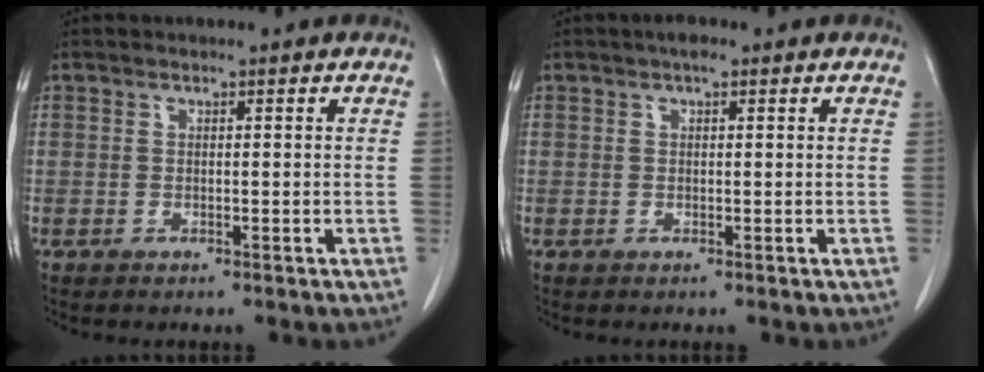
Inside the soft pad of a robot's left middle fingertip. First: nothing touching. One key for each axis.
{"total": 1.4, "fx": 0.9, "fy": 0.6, "fz": 1.0, "tx": -0.015, "ty": 0.009, "tz": 0.012}